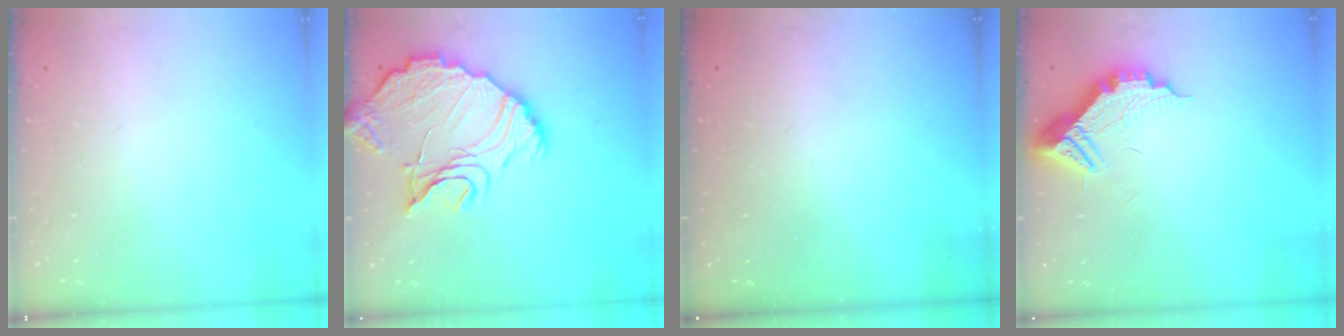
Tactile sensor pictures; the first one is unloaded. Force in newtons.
{"total": 15.9, "press": 15.8, "slide": 1.5}
{"total": 3.1, "press": 3.1, "slide": 0.1}
{"total": 11.0, "press": 11.0, "slide": 0.9}